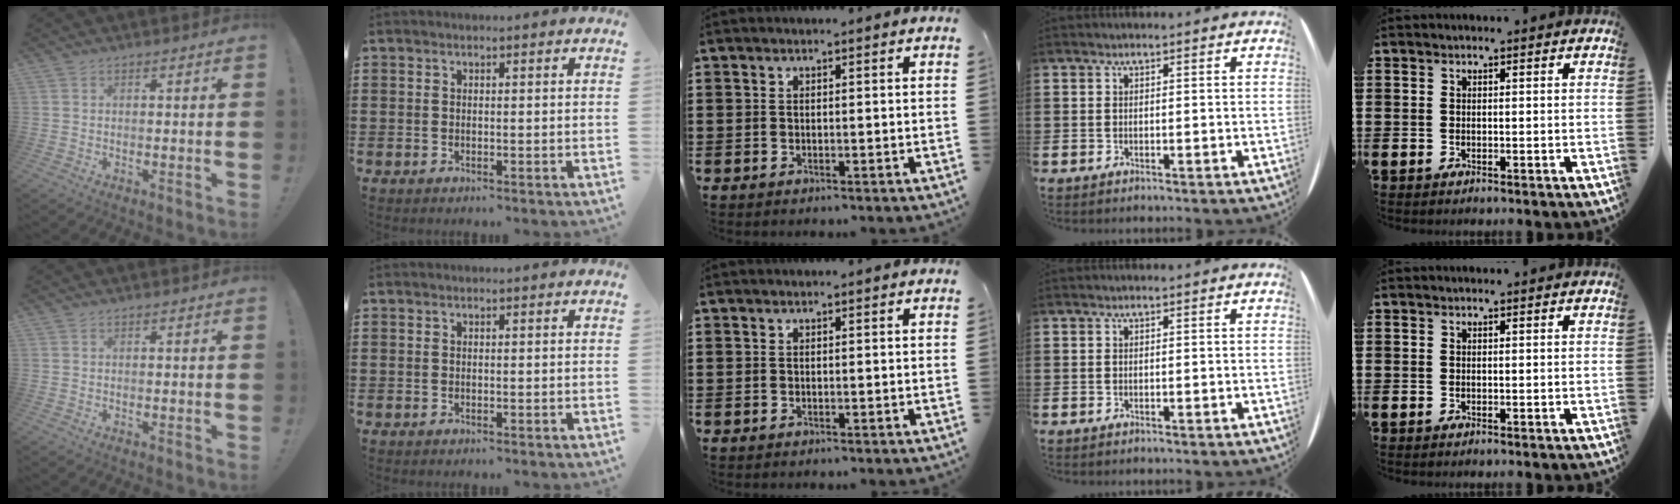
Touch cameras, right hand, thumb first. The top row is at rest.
{}